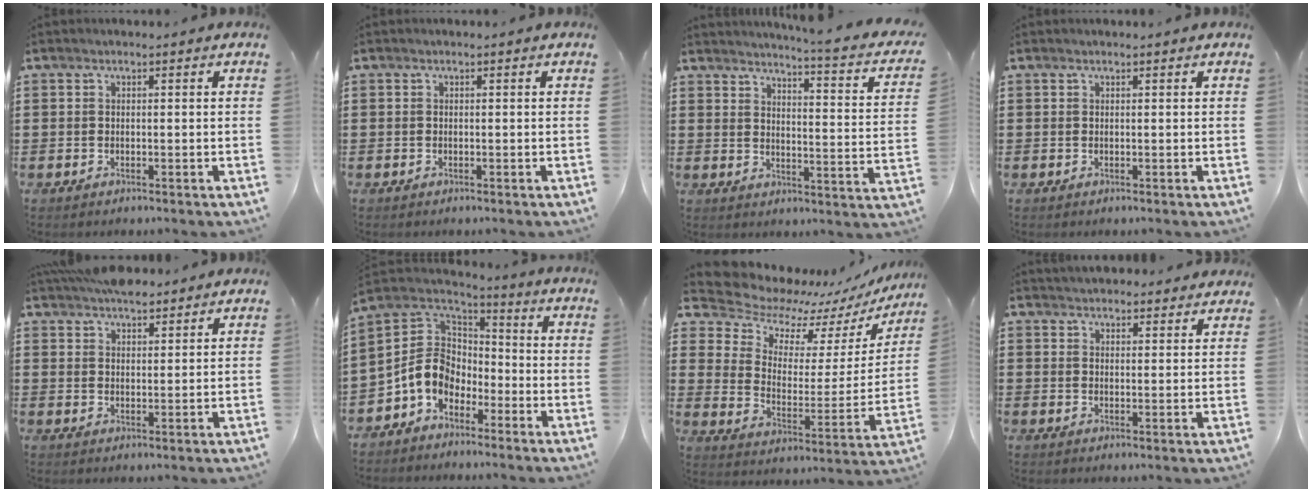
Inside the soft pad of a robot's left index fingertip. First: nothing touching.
{"total": 0.0}
{"total": 4.1, "force": [3.6, -0.8, 1.8], "torque": [-0.040, -0.040, 0.047]}
{"total": 0.0}
{"total": 4.5, "force": [4.2, 1.2, 1.1], "torque": [-0.032, -0.006, 0.082]}
{"total": 8.6, "force": [-3.5, 6.8, 3.8], "torque": [-0.113, 0.009, -0.073]}
{"total": 8.9, "force": [8.2, 3.1, 1.8], "torque": [-0.068, -0.072, 0.139]}
{"total": 3.0, "force": [3.0, 0.4, -0.3], "torque": [-0.003, -0.007, 0.056]}